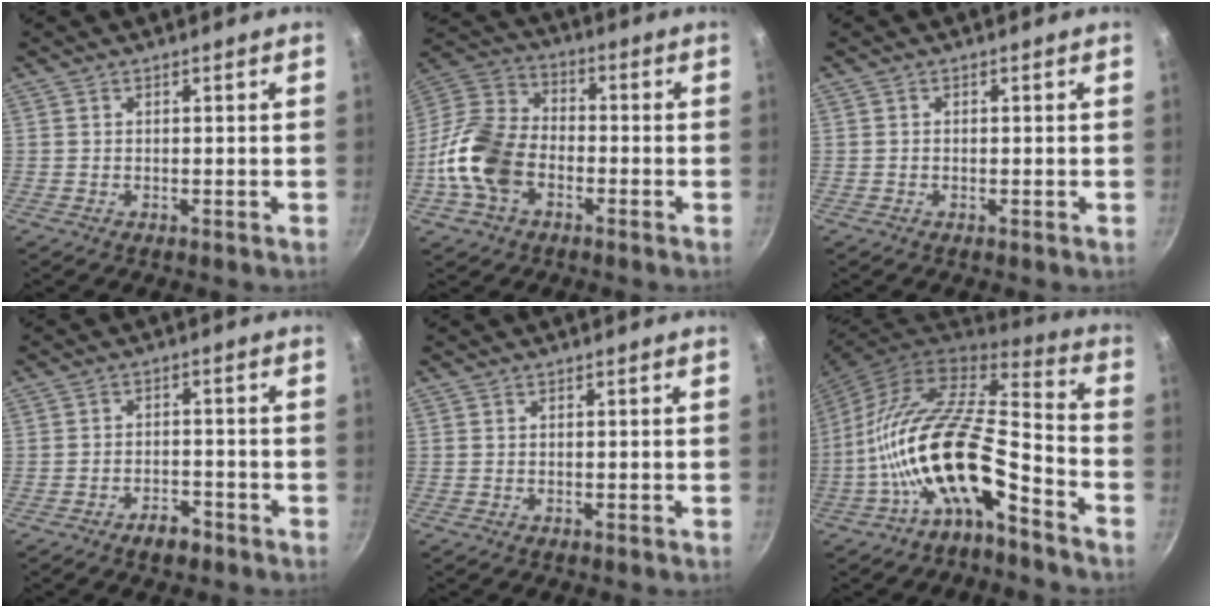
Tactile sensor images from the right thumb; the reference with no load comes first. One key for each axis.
{"total": 14.7, "fx": -4.6, "fy": 10.1, "fz": 9.7, "tx": -0.173, "ty": 0.034, "tz": -0.109}
{"total": 0.0}
{"total": 4.0, "fx": -2.8, "fy": 2.0, "fz": 1.9, "tx": -0.020, "ty": 0.026, "tz": -0.040}
{"total": 0.0}
{"total": 20.2, "fx": -8.3, "fy": 8.0, "fz": 16.6, "tx": -0.290, "ty": 0.071, "tz": -0.170}